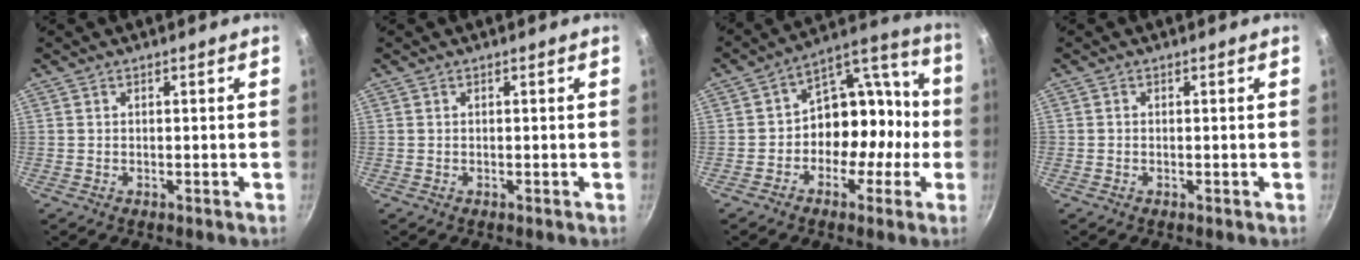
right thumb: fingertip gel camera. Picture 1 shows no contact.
{"total": 0.0}
{"total": 14.0, "force": [-2.9, 10.7, 8.5], "torque": [-0.059, 0.076, -0.049]}
{"total": 0.0}